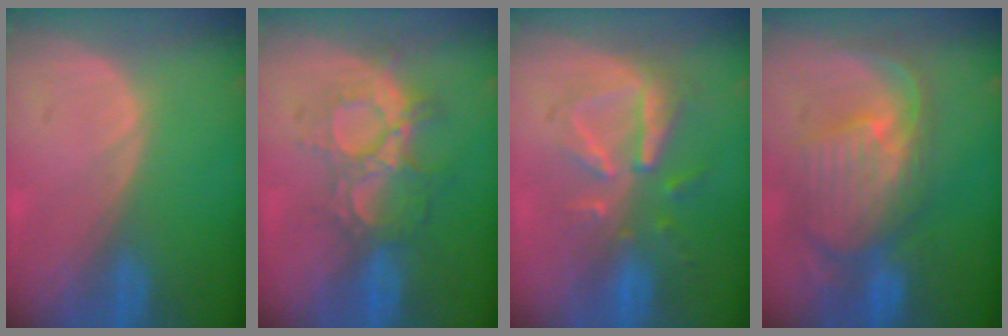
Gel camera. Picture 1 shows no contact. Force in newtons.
{"total": 8.7, "press": 8.0, "slide": 3.4}
{"total": 8.1, "press": 7.4, "slide": 3.2}
{"total": 11.1, "press": 9.7, "slide": 5.5}